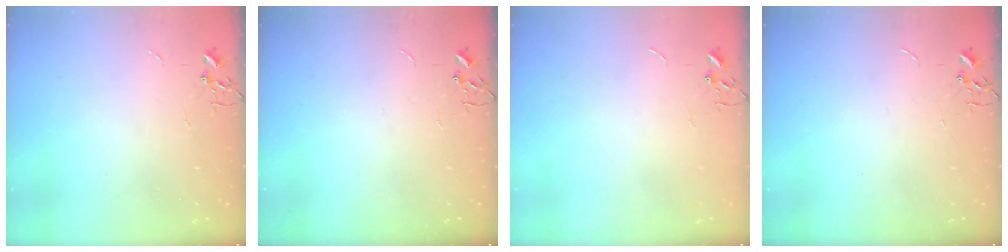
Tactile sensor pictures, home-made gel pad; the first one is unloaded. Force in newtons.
{"total": 0.0}
{"total": 0.0}
{"total": 0.0}